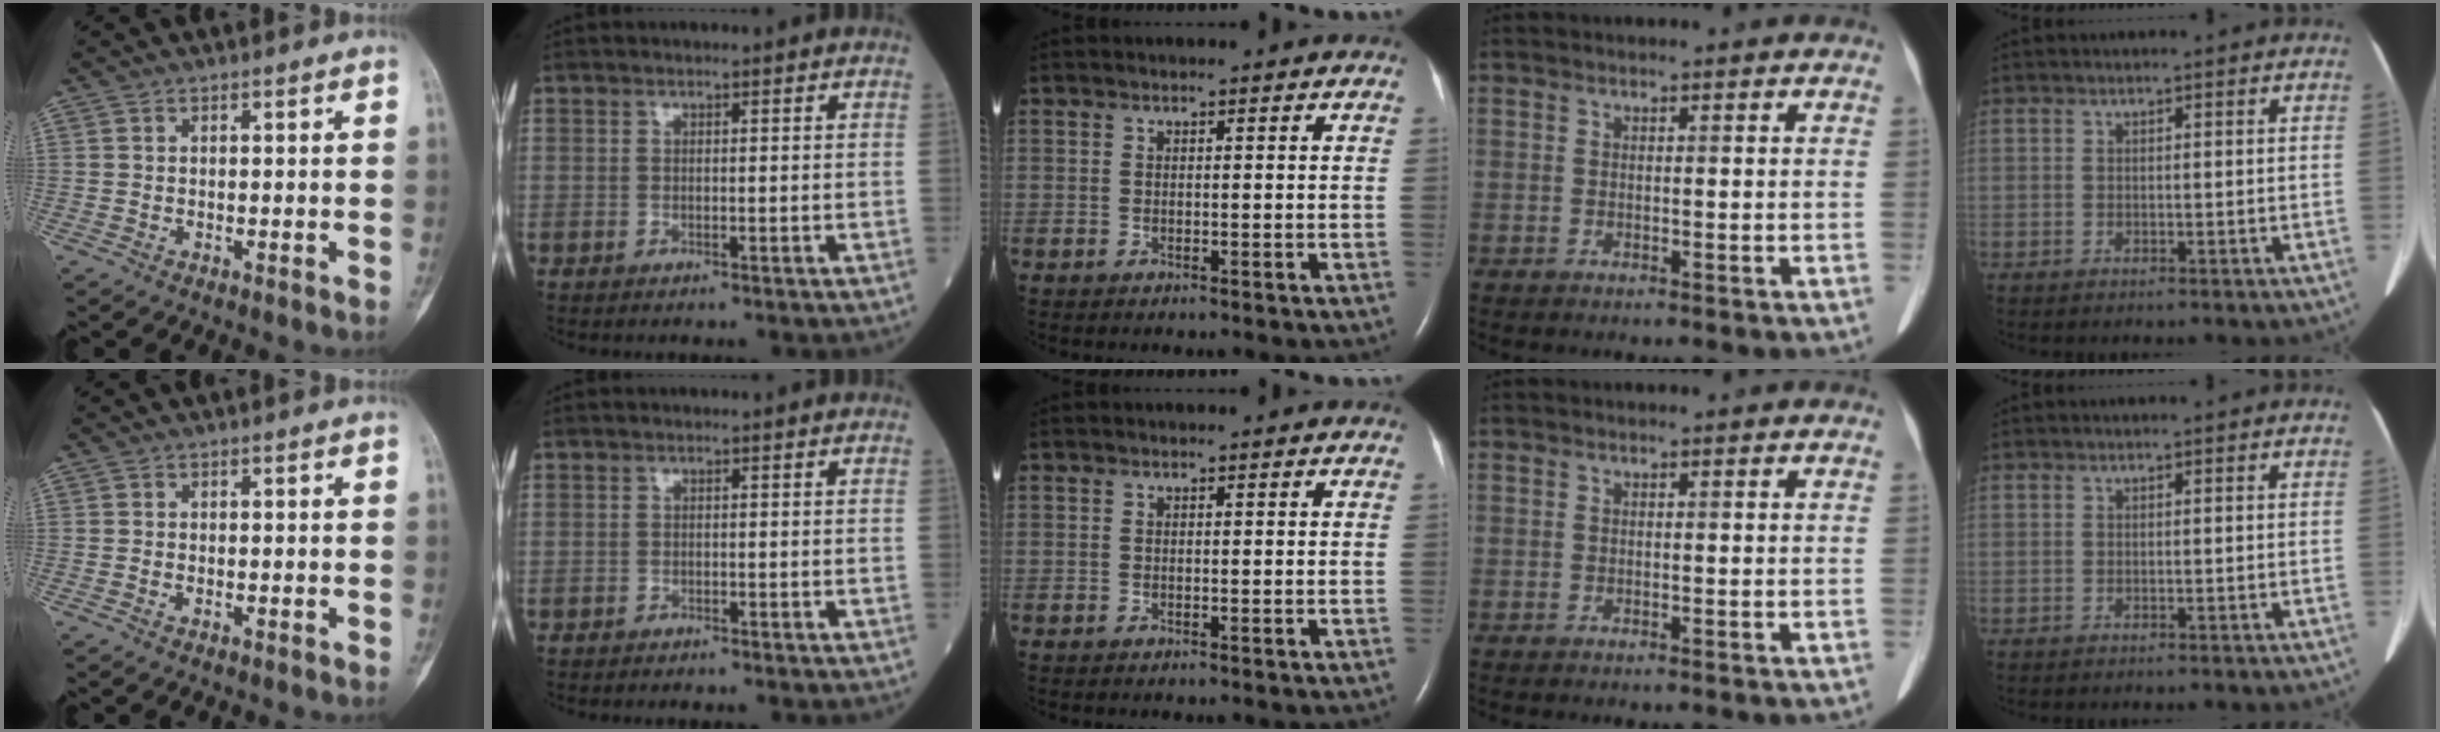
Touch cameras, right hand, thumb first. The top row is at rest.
{"thumb": {"total": 0.6, "force": [-0.1, 0.4, 0.5], "torque": [-0.006, 0.004, -0.003]}, "index": {"total": 1.0, "force": [-0.9, 0.1, 0.3], "torque": [-0.009, -0.001, -0.014]}}